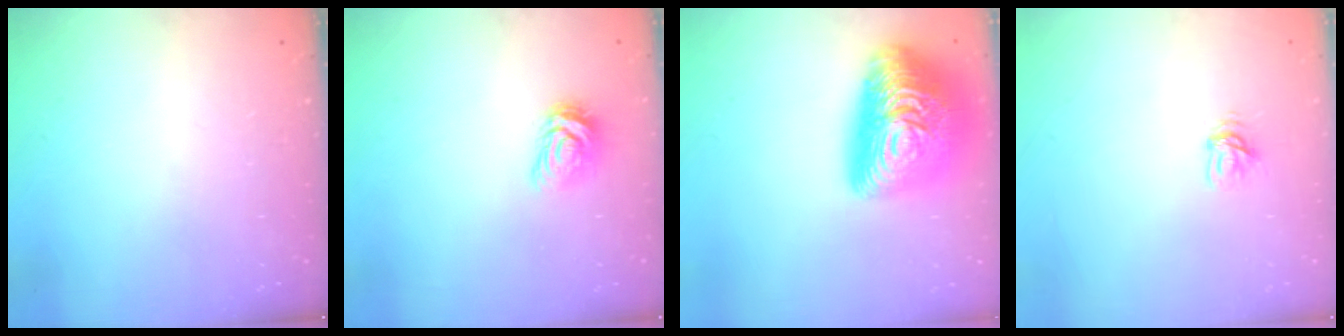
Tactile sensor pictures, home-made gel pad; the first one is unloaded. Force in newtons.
{"total": 4.2, "press": 4.2, "slide": 0.5}
{"total": 26.8, "press": 26.8, "slide": 0.9}
{"total": 3.8, "press": 3.8, "slide": 0.5}